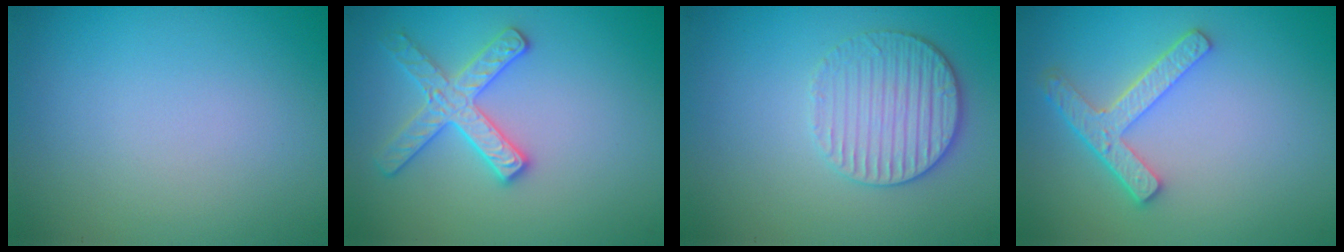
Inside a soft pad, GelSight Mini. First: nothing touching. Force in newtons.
{"total": 2.9, "press": 2.9, "slide": 0.4}
{"total": 3.4, "press": 3.2, "slide": 1.1}
{"total": 3.8, "press": 2.9, "slide": 2.4}